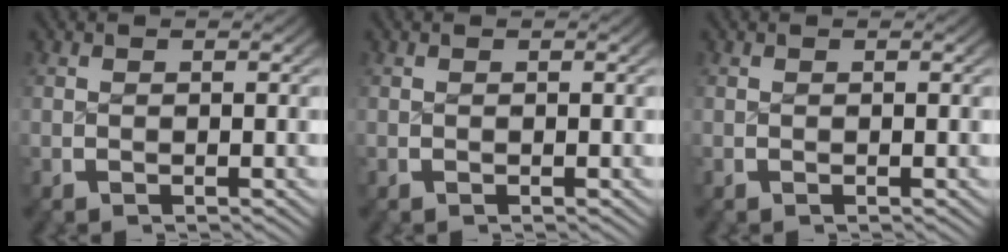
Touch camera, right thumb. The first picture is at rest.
{"total": 0.0}
{"total": 0.0}